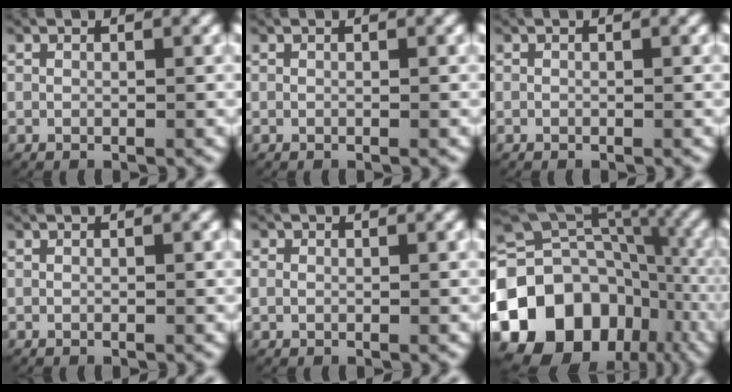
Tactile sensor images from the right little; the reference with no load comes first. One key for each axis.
{"total": 0.0}
{"total": 0.0}
{"total": 0.0}
{"total": 0.9, "fx": -0.1, "fy": 0.8, "fz": 0.3, "tx": -0.008, "ty": 0.001, "tz": -0.001}
{"total": 20.3, "fx": -5.2, "fy": 16.2, "fz": 11.1, "tx": -0.216, "ty": -0.040, "tz": -0.075}